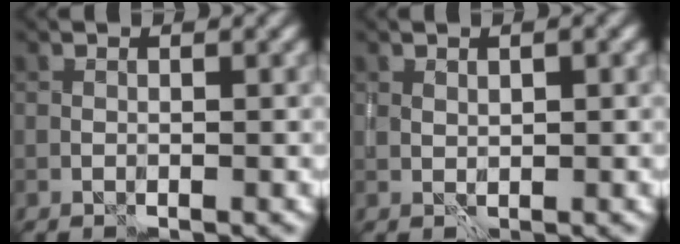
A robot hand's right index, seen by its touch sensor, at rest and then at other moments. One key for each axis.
{"total": 0.9, "fx": 0.7, "fy": 0.5, "fz": 0.3, "tx": -0.003, "ty": -0.001, "tz": 0.014}